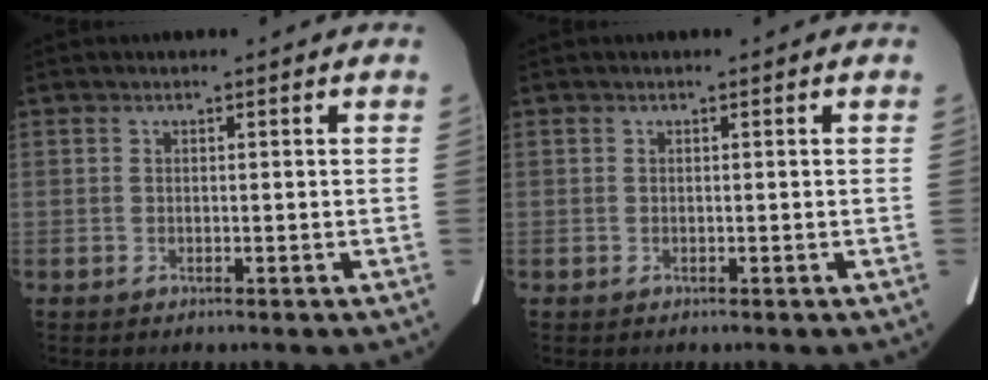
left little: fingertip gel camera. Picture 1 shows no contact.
{"total": 0.0}